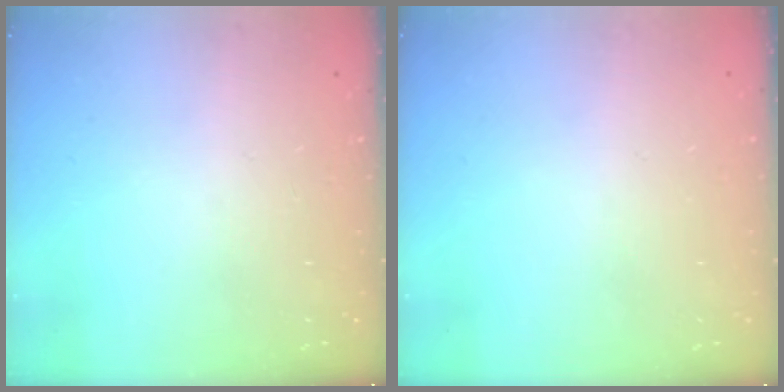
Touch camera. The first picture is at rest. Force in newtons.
{"total": 0.6, "press": 0.6, "slide": 0.2}